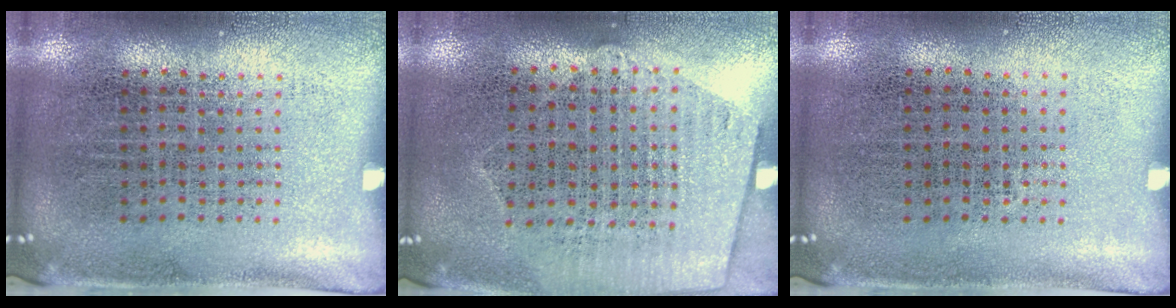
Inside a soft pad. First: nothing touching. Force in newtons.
{"total": 1.2, "press": 1.1, "slide": 0.6}
{"total": 0.0}